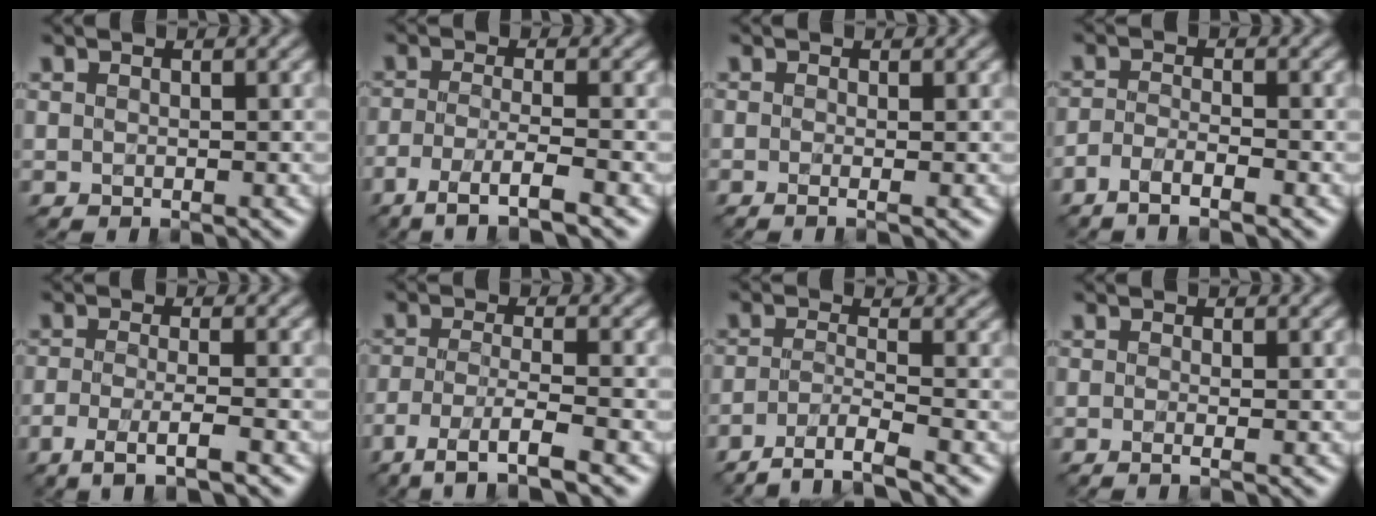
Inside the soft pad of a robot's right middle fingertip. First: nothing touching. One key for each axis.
{"total": 4.5, "fx": -2.7, "fy": 0.8, "fz": 3.5, "tx": -0.064, "ty": -0.006, "tz": -0.057}
{"total": 1.6, "fx": -0.3, "fy": 0.7, "fz": 1.4, "tx": -0.014, "ty": -0.009, "tz": -0.019}
{"total": 2.8, "fx": -2.0, "fy": 0.6, "fz": 1.9, "tx": -0.039, "ty": -0.003, "tz": -0.045}
{"total": 3.8, "fx": -2.0, "fy": 0.7, "fz": 3.1, "tx": -0.057, "ty": -0.008, "tz": -0.045}
{"total": 5.0, "fx": -3.3, "fy": 0.8, "fz": 3.7, "tx": -0.065, "ty": -0.006, "tz": -0.065}
{"total": 4.4, "fx": -2.8, "fy": 1.0, "fz": 3.2, "tx": -0.054, "ty": -0.001, "tz": -0.062}
{"total": 1.7, "fx": -0.3, "fy": 0.7, "fz": 1.5, "tx": -0.014, "ty": -0.010, "tz": -0.021}